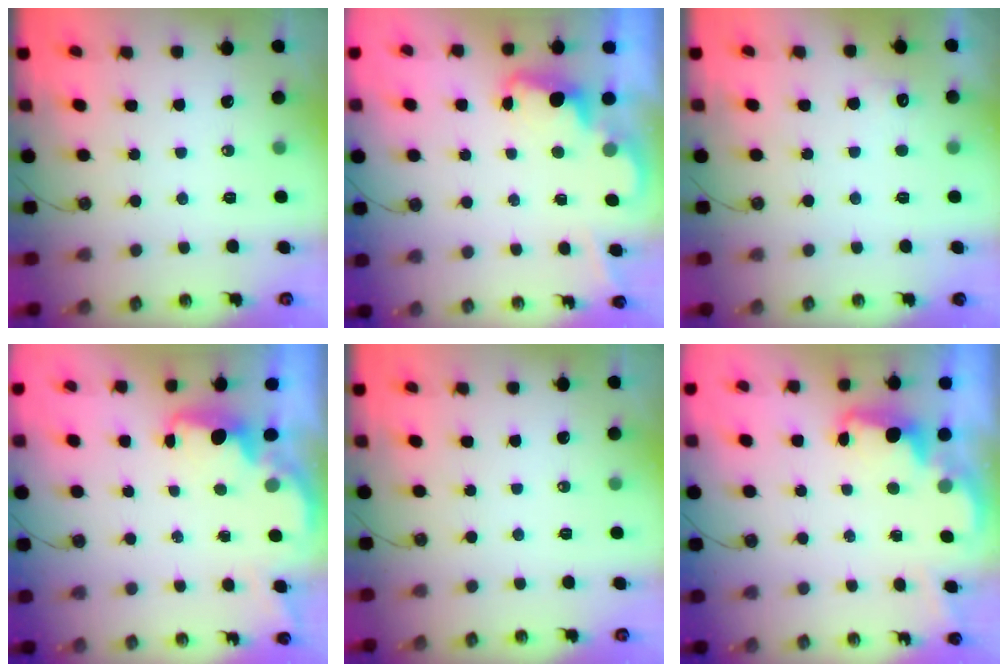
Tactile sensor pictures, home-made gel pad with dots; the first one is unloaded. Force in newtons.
{"total": 2.4, "press": 2.4, "slide": 0.5}
{"total": 4.7, "press": 4.5, "slide": 1.2}
{"total": 2.0, "press": 1.8, "slide": 0.8}
{"total": 0.0}
{"total": 2.4, "press": 2.3, "slide": 0.5}